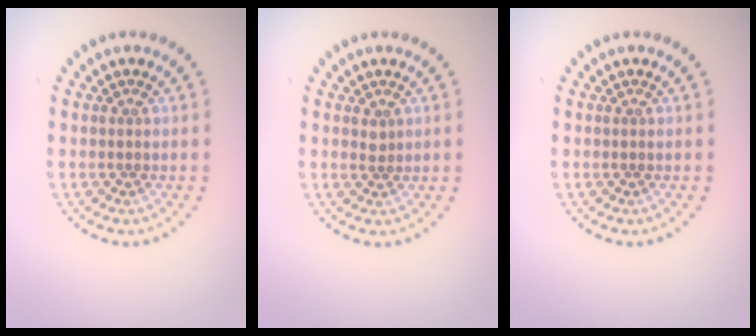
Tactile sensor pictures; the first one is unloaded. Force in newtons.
{"total": 0.7, "press": 0.6, "slide": 0.4}
{"total": 0.0}